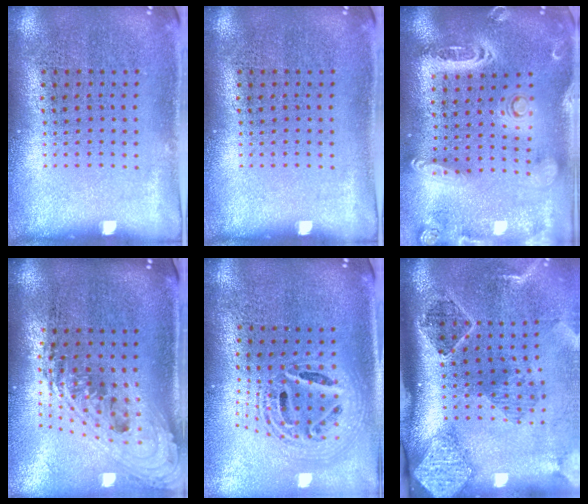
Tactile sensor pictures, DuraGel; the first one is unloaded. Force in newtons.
{"total": 0.0}
{"total": 2.7, "press": 2.3, "slide": 1.4}
{"total": 2.4, "press": 1.8, "slide": 1.6}
{"total": 2.3, "press": 1.8, "slide": 1.5}
{"total": 2.8, "press": 1.9, "slide": 2.0}